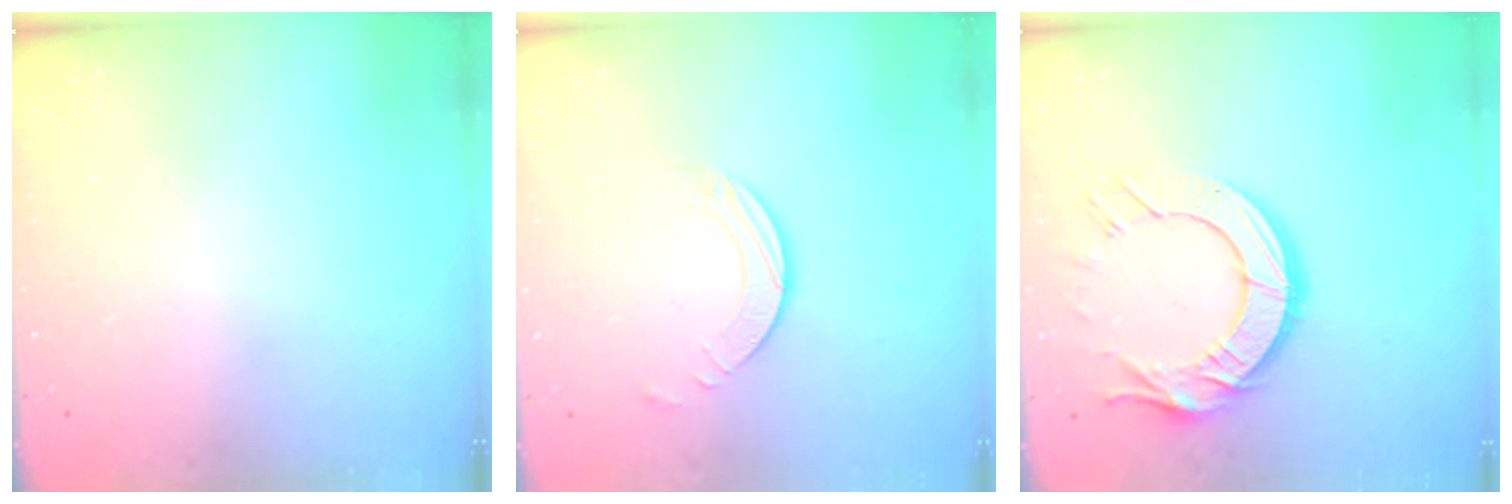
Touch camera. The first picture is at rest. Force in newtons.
{"total": 2.5, "press": 2.5, "slide": 0.2}
{"total": 12.8, "press": 12.7, "slide": 1.1}